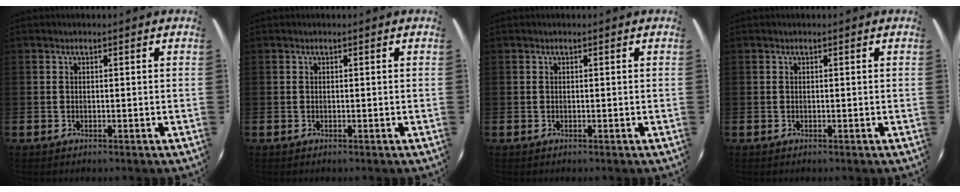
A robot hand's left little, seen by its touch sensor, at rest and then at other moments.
{"total": 0.0}
{"total": 0.0}
{"total": 0.0}